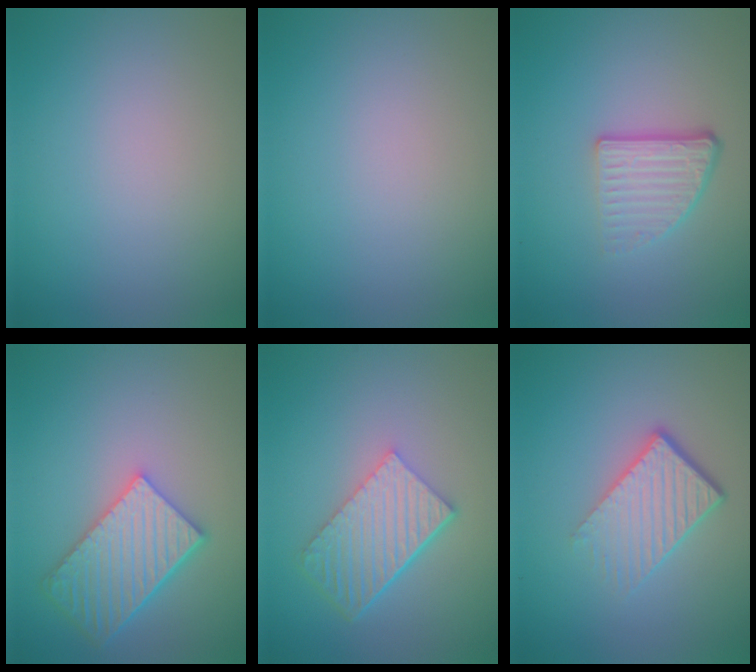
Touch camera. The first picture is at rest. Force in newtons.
{"total": 0.0}
{"total": 3.8, "press": 2.4, "slide": 2.9}
{"total": 5.5, "press": 4.6, "slide": 3.0}
{"total": 5.8, "press": 4.0, "slide": 4.2}
{"total": 4.7, "press": 2.9, "slide": 3.8}